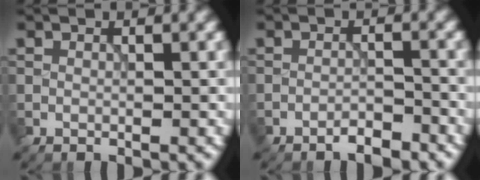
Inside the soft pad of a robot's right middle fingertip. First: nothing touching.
{"total": 2.2, "force": [-1.8, 0.5, 1.1], "torque": [-0.014, 0.004, -0.033]}